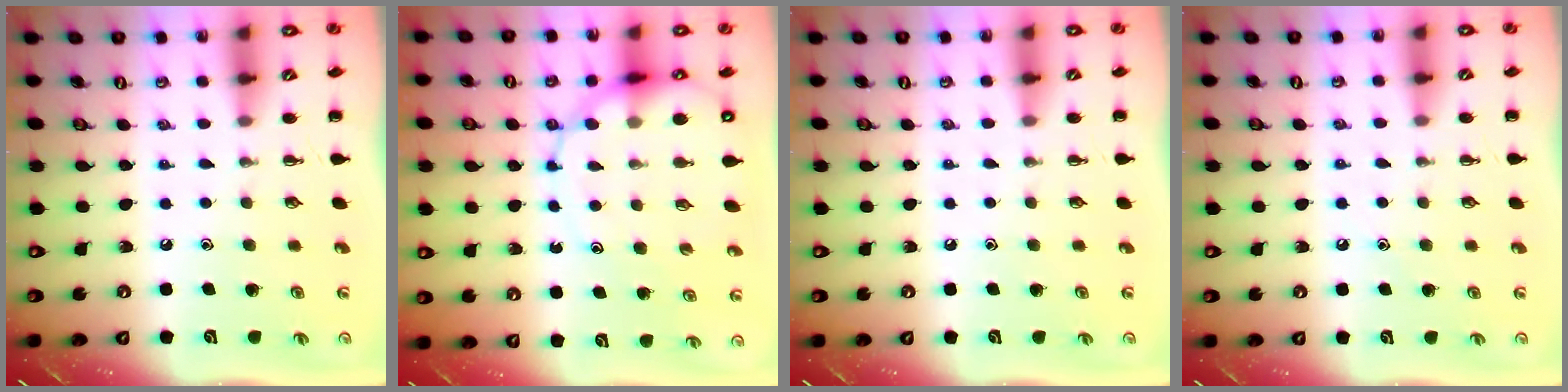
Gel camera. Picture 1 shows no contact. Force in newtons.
{"total": 12.8, "press": 12.5, "slide": 3.0}
{"total": 3.6, "press": 3.4, "slide": 1.3}
{"total": 6.6, "press": 6.3, "slide": 2.0}